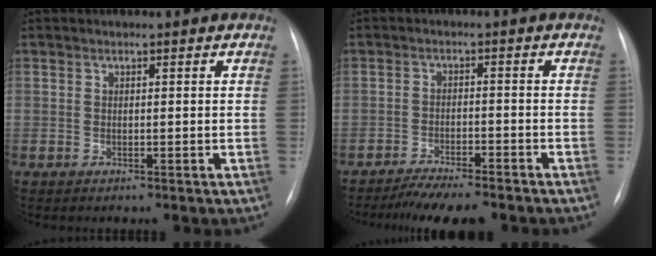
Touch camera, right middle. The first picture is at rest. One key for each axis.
{"total": 7.7, "fx": -6.7, "fy": 1.0, "fz": 3.5, "tx": -0.050, "ty": -0.016, "tz": -0.106}